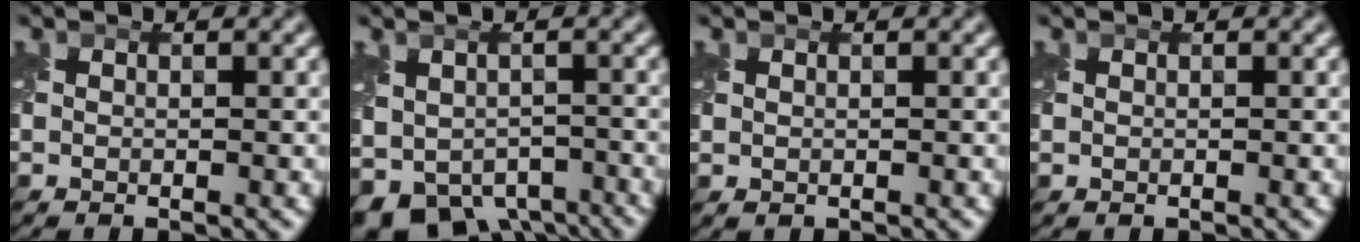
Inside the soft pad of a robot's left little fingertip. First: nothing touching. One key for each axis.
{"total": 7.4, "fx": -4.2, "fy": 4.7, "fz": 3.9, "tx": -0.069, "ty": -0.029, "tz": -0.057}
{"total": 0.0}
{"total": 0.0}